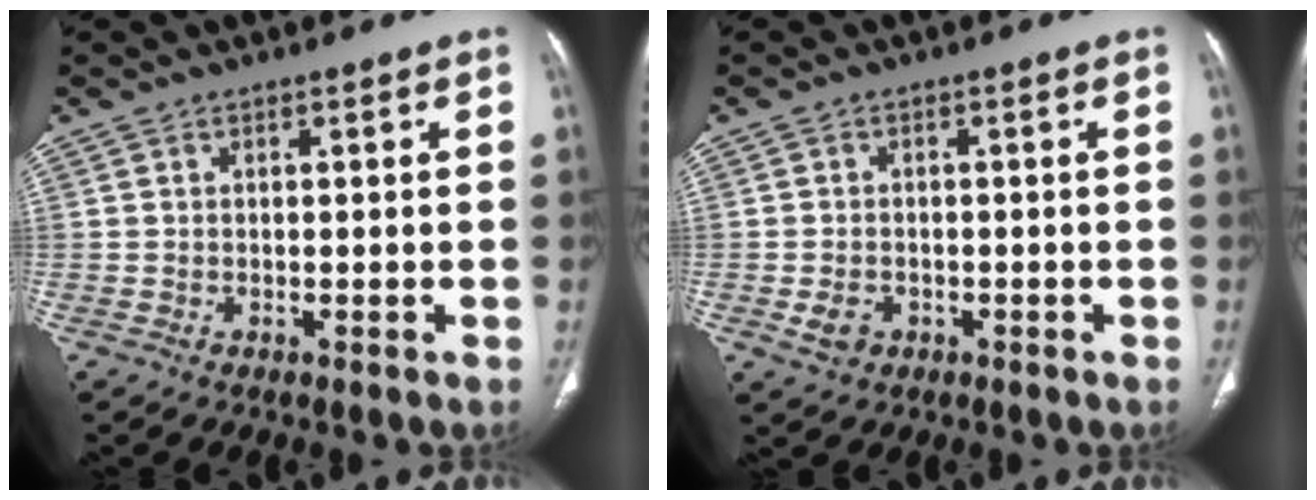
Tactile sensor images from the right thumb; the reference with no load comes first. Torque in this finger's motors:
{"motor_torque": [-0.27, 0.26, -0.11, 0.08, 0.00]}